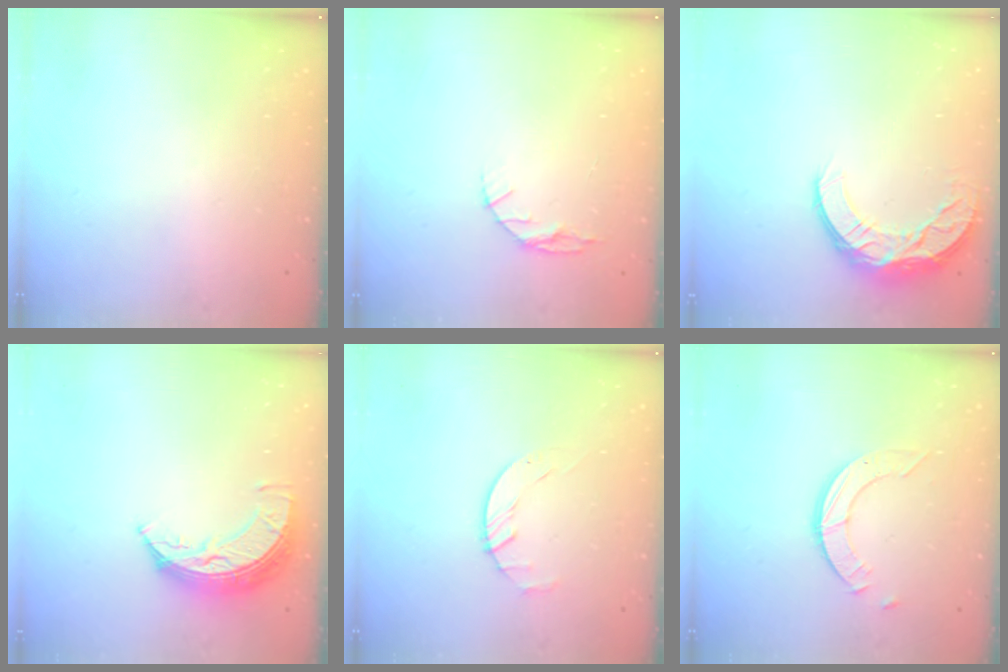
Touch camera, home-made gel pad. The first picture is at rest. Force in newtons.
{"total": 4.4, "press": 4.4, "slide": 0.5}
{"total": 10.1, "press": 10.1, "slide": 0.7}
{"total": 8.4, "press": 8.4, "slide": 0.7}
{"total": 1.8, "press": 1.7, "slide": 0.3}
{"total": 3.9, "press": 3.9, "slide": 0.3}